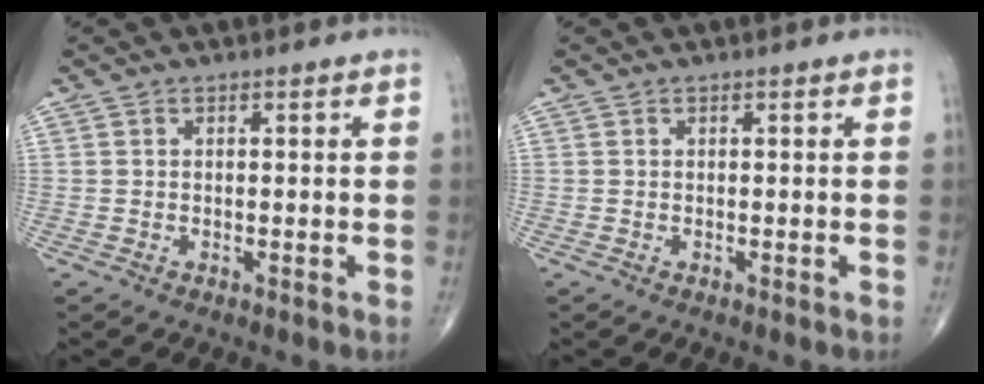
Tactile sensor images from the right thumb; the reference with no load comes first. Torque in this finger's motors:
{"motor_torque": [0.00, 0.00, 0.00, 0.00, 0.00]}